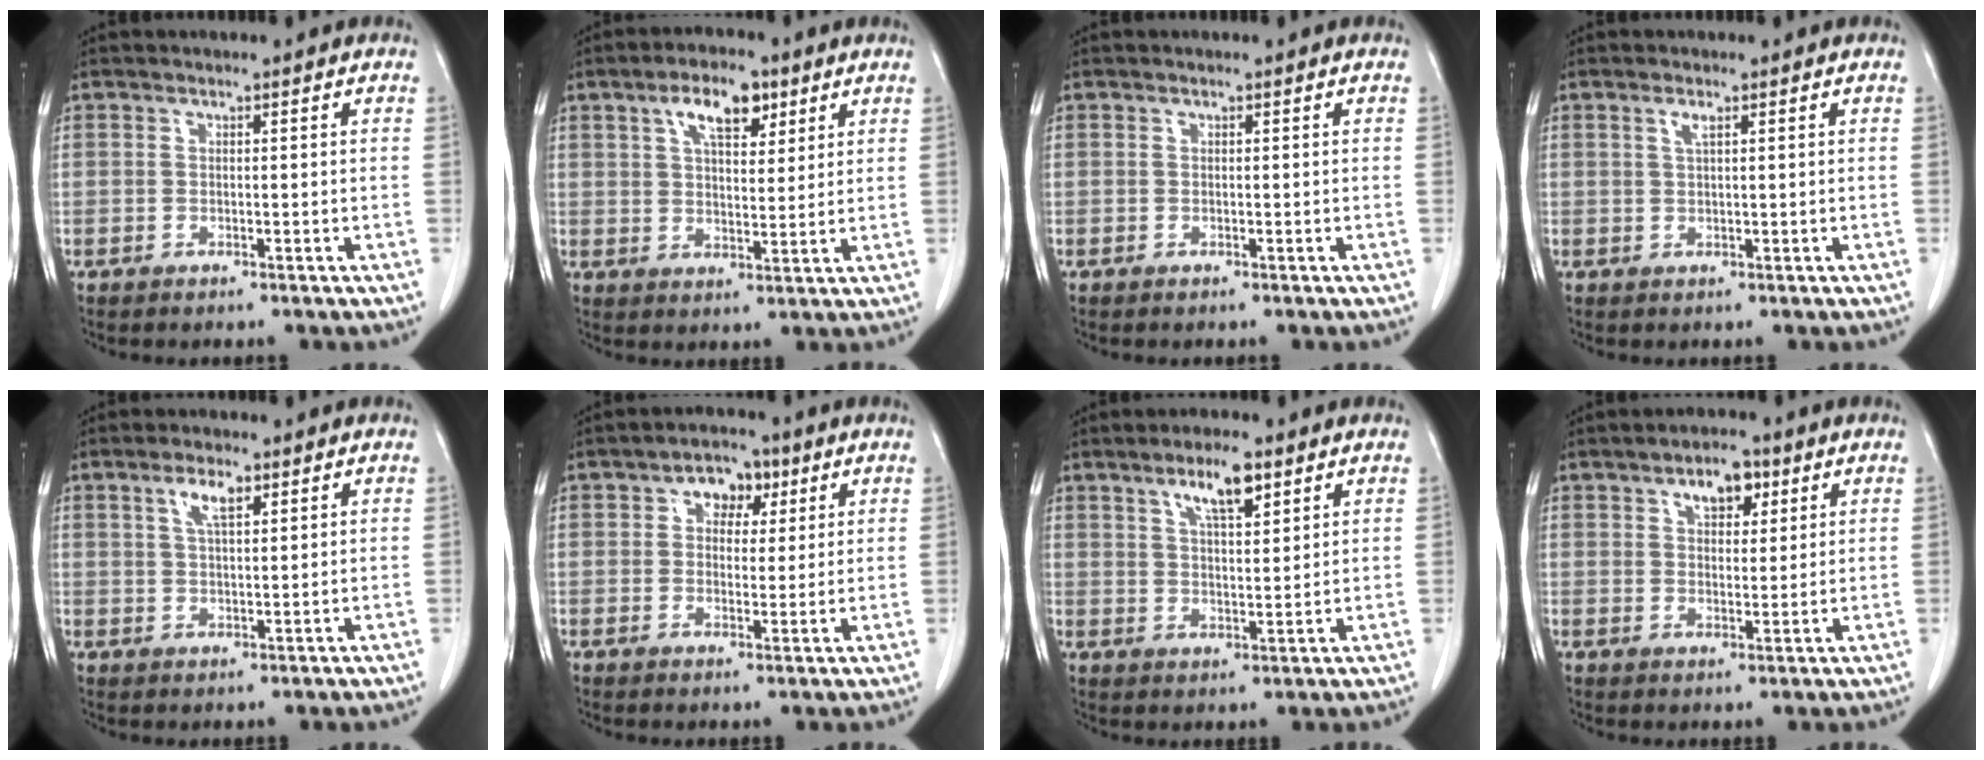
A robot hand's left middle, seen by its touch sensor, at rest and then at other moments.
{"total": 7.4, "force": [4.0, 3.1, 5.4], "torque": [-0.093, 0.011, 0.066]}
{"total": 0.0}
{"total": 1.3, "force": [0.7, 0.2, 1.1], "torque": [-0.026, 0.001, 0.014]}
{"total": 3.9, "force": [2.1, 1.1, 3.1], "torque": [-0.062, 0.005, 0.040]}
{"total": 5.1, "force": [2.2, 3.4, 3.1], "torque": [-0.042, 0.017, 0.033]}
{"total": 6.3, "force": [3.9, 1.4, 4.8], "torque": [-0.087, 0.003, 0.067]}
{"total": 5.2, "force": [2.8, 2.6, 3.6], "torque": [-0.053, 0.007, 0.045]}